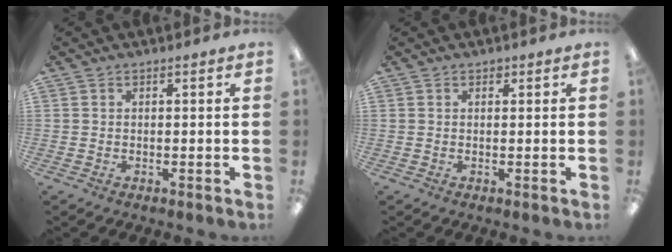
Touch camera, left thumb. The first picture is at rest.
{"total": 0.9, "force": [0.7, 0.4, 0.4], "torque": [0.000, -0.002, 0.010]}